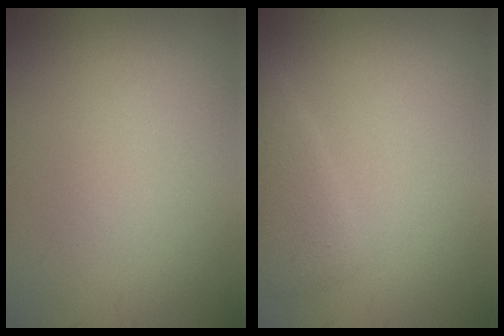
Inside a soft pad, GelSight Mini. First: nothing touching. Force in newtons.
{"total": 2.4, "press": 2.4, "slide": 0.2}